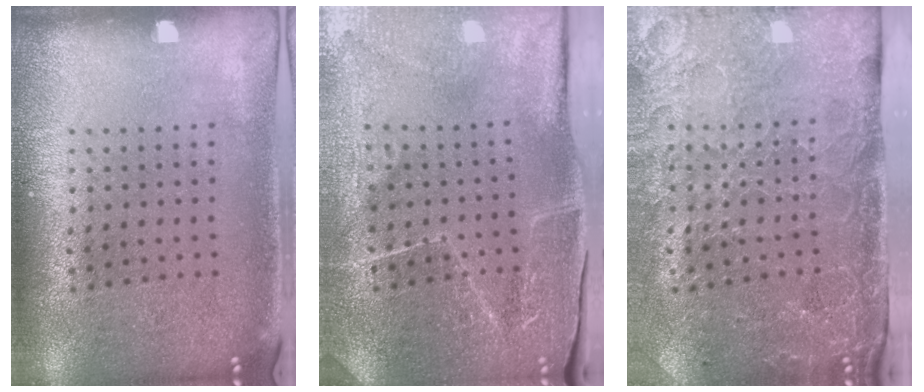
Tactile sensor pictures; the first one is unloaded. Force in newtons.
{"total": 3.8, "press": 3.8, "slide": 0.5}
{"total": 4.6, "press": 3.7, "slide": 2.7}